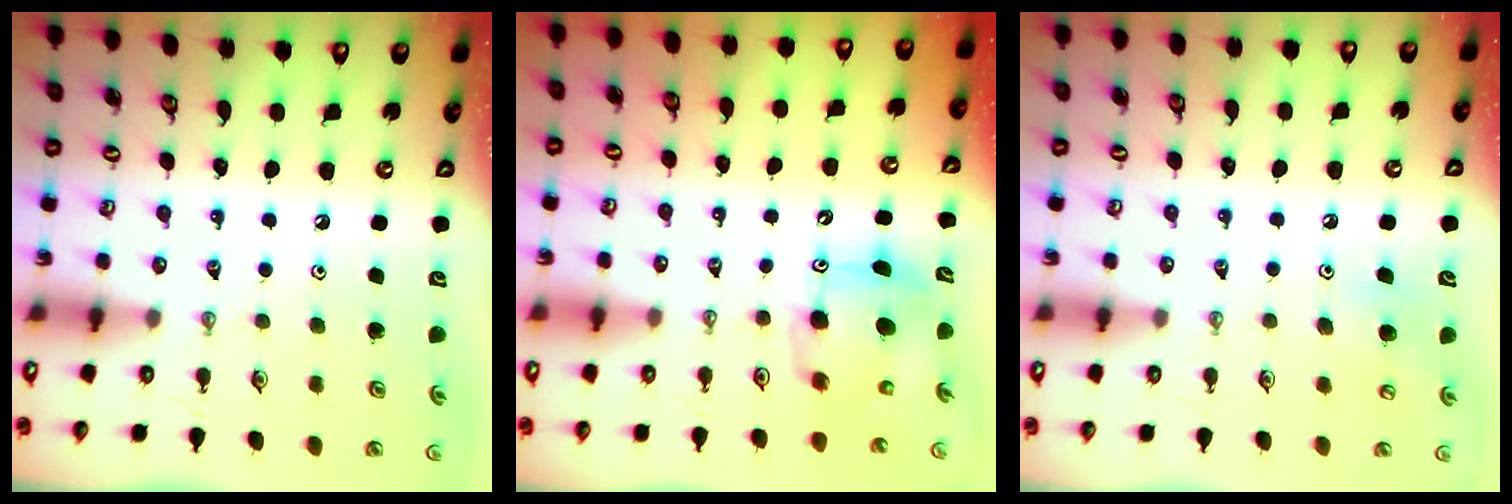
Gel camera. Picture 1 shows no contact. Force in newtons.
{"total": 8.3, "press": 8.3, "slide": 0.7}
{"total": 7.4, "press": 7.4, "slide": 0.8}